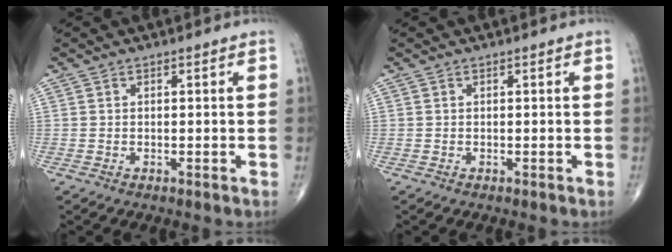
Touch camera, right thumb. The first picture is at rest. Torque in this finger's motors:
{"motor_torque": [-0.01, 0.01, -0.02, 0.02, 0.00]}